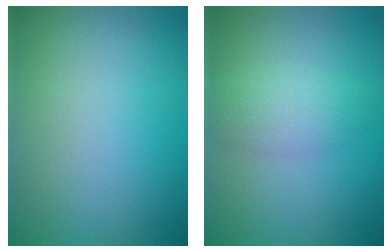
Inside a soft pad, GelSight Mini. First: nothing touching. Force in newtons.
{"total": 2.7, "press": 2.7, "slide": 0.1}